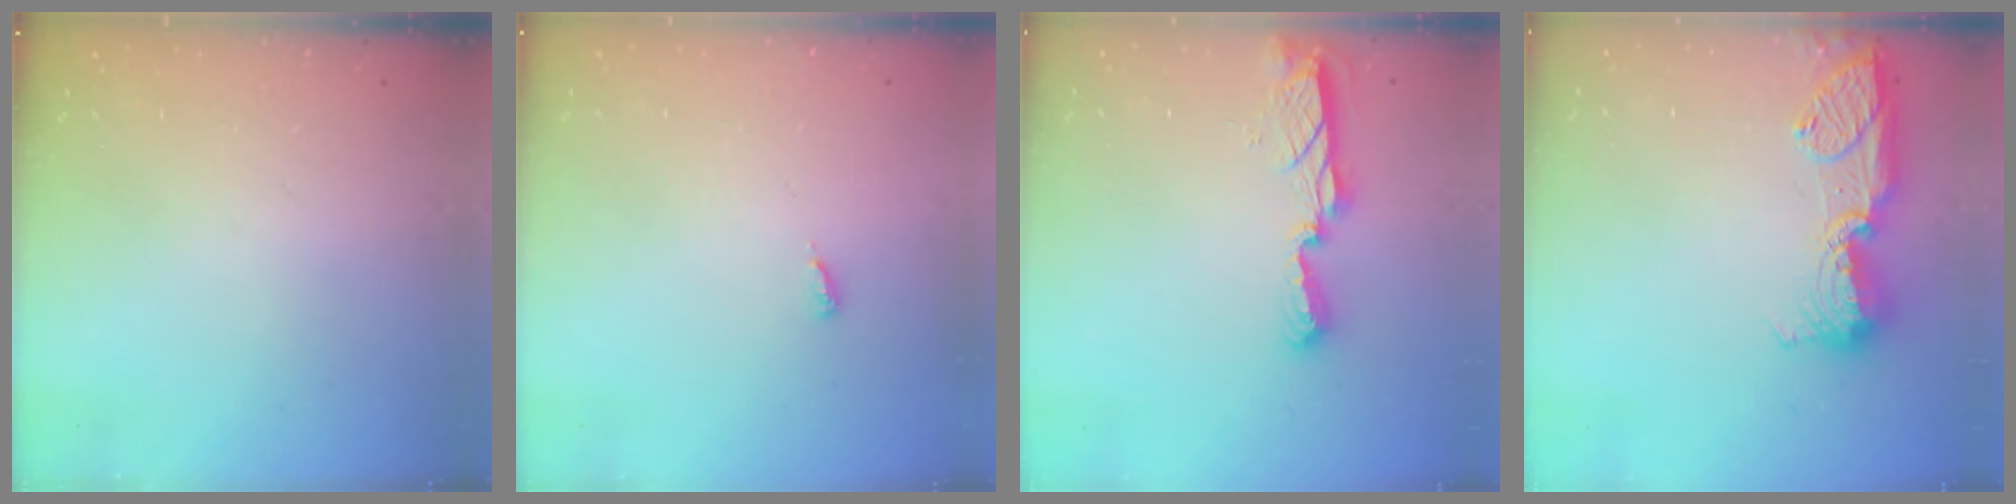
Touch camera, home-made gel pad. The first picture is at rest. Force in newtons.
{"total": 2.9, "press": 2.9, "slide": 0.2}
{"total": 7.8, "press": 7.7, "slide": 0.3}
{"total": 14.9, "press": 13.8, "slide": 5.6}